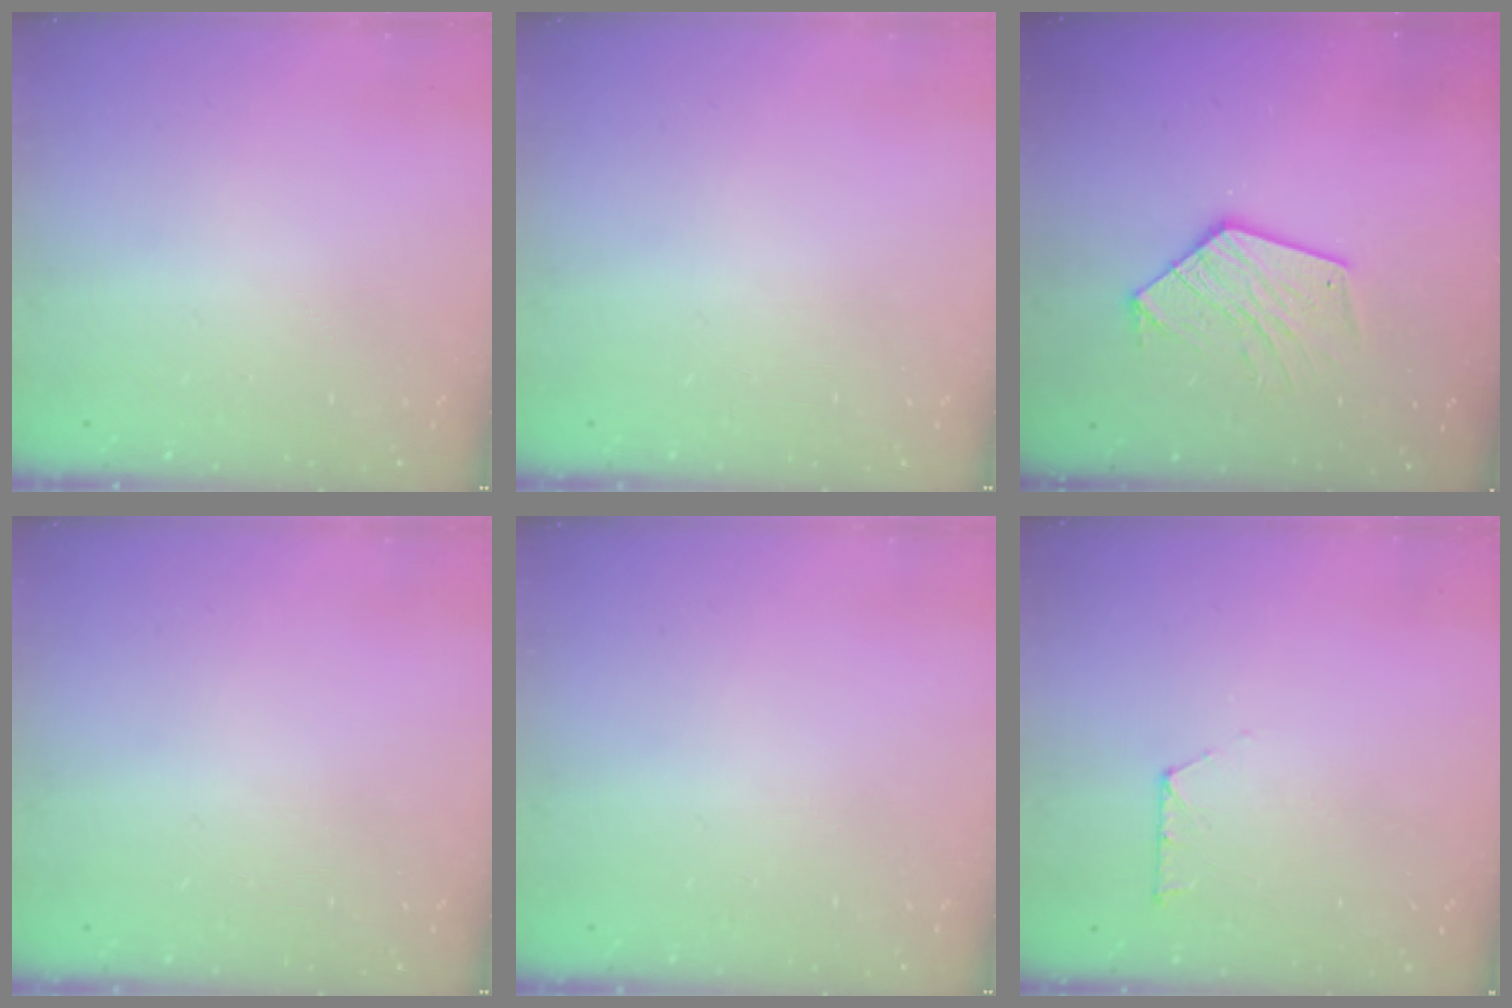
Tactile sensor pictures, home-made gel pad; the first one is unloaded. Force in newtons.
{"total": 0.0}
{"total": 13.4, "press": 13.3, "slide": 1.2}
{"total": 0.0}
{"total": 0.0}
{"total": 4.4, "press": 4.4, "slide": 0.5}